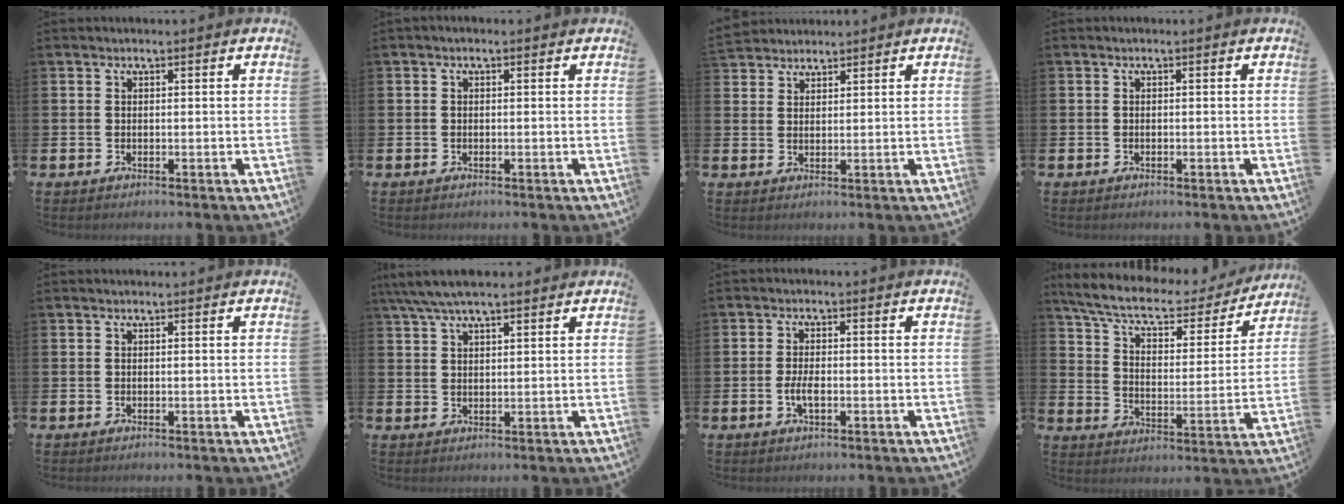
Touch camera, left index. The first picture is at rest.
{"total": 0.0}
{"total": 2.9, "force": [2.8, 0.6, -0.5], "torque": [0.001, -0.008, 0.054]}
{"total": 0.0}
{"total": 0.0}
{"total": 5.5, "force": [4.6, 1.3, 2.7], "torque": [-0.071, -0.002, 0.086]}
{"total": 2.6, "force": [-0.6, 1.0, 2.3], "torque": [-0.041, 0.000, -0.012]}
{"total": 8.1, "force": [7.1, 2.2, 3.3], "torque": [-0.095, -0.048, 0.118]}